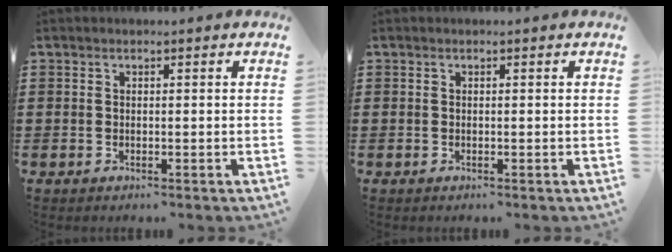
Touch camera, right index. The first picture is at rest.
{"total": 0.0}